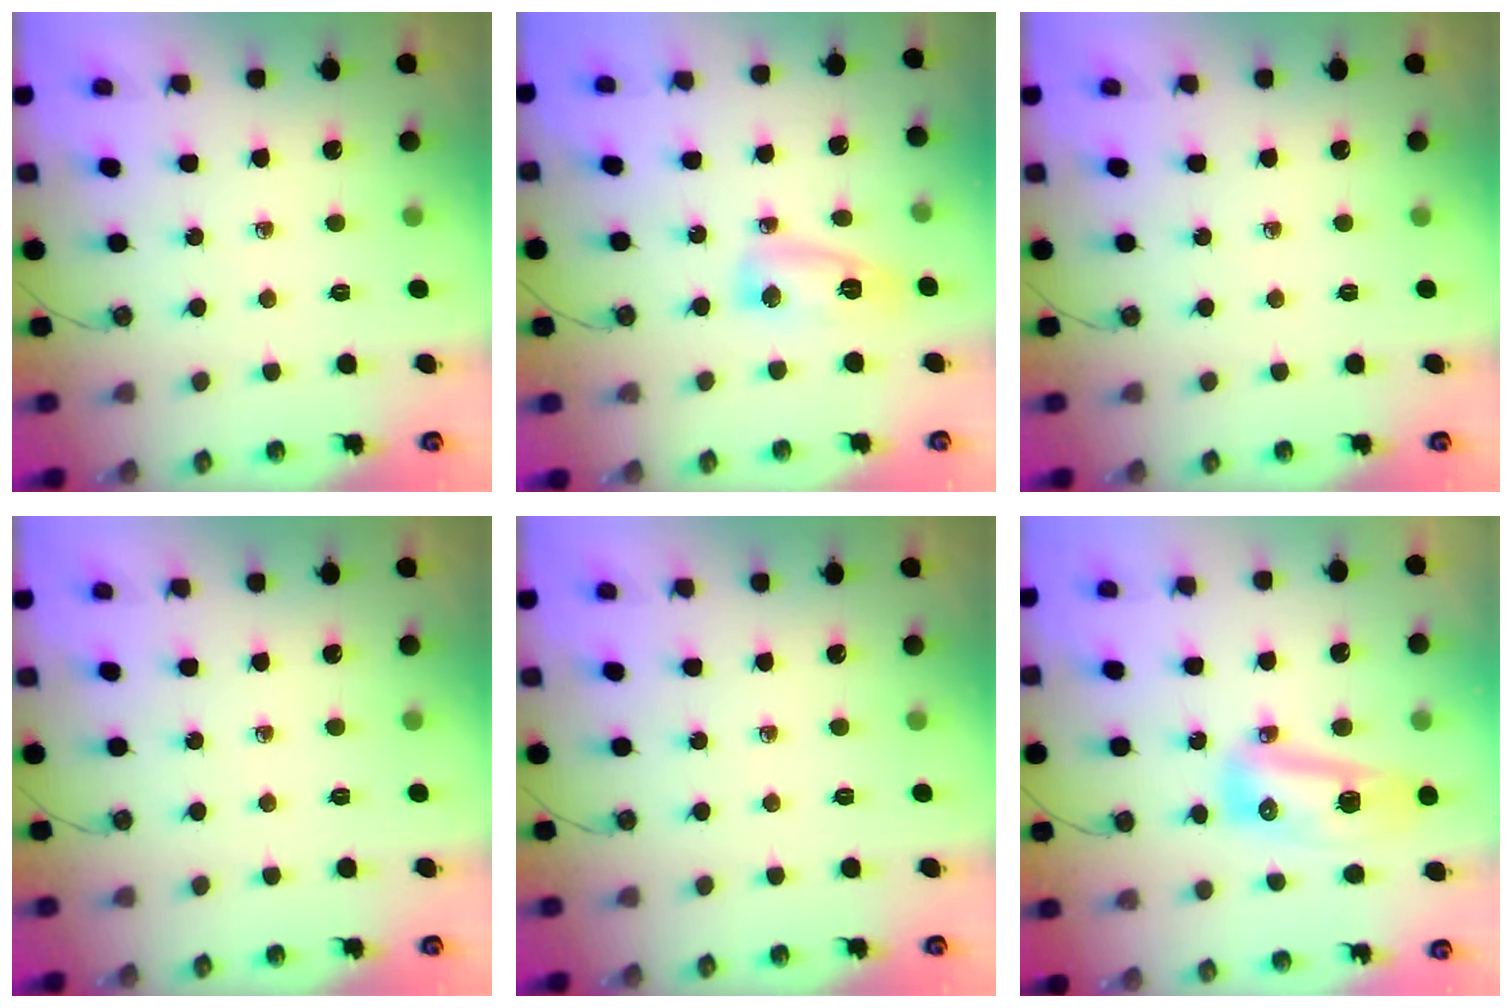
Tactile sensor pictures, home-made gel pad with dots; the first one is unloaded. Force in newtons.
{"total": 7.7, "press": 7.7, "slide": 0.8}
{"total": 0.0}
{"total": 0.0}
{"total": 0.0}
{"total": 11.3, "press": 11.2, "slide": 1.3}